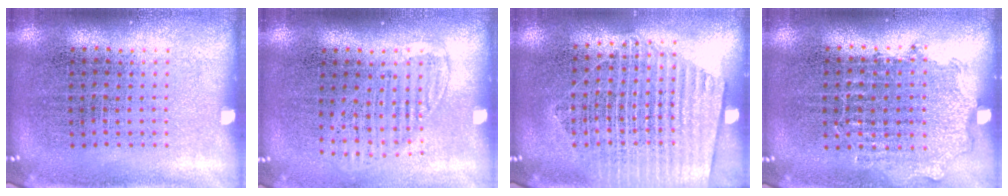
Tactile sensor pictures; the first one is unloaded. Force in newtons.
{"total": 1.3, "press": 1.1, "slide": 0.7}
{"total": 1.6, "press": 1.5, "slide": 0.6}
{"total": 0.8, "press": 0.7, "slide": 0.3}